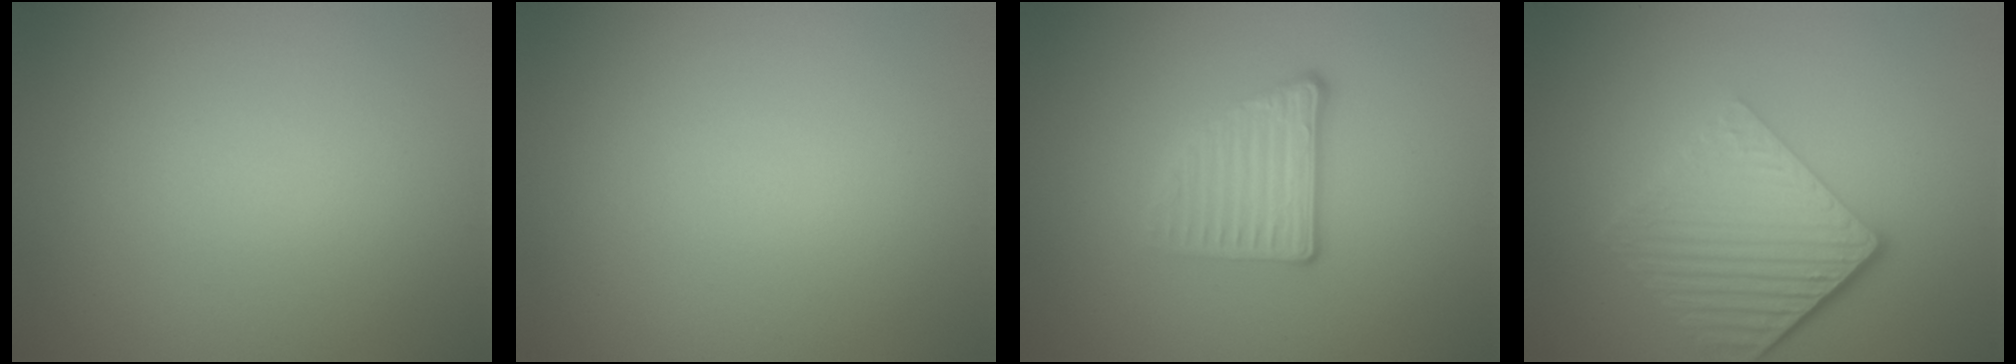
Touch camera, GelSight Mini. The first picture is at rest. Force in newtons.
{"total": 0.0}
{"total": 3.4, "press": 2.7, "slide": 2.1}
{"total": 6.2, "press": 4.2, "slide": 4.6}